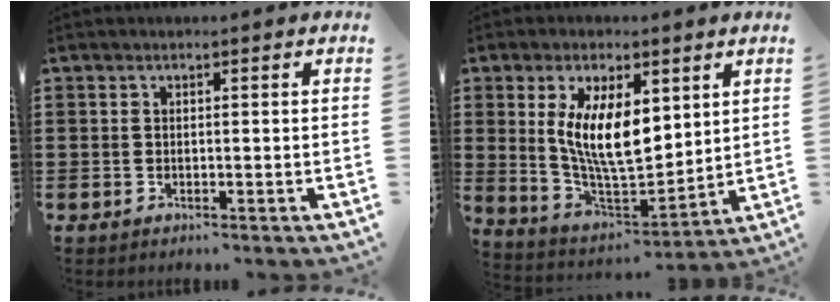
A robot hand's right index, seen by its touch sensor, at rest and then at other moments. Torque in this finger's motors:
{"motor_torque": [2.14, 0.00, 1.05, 0.21]}